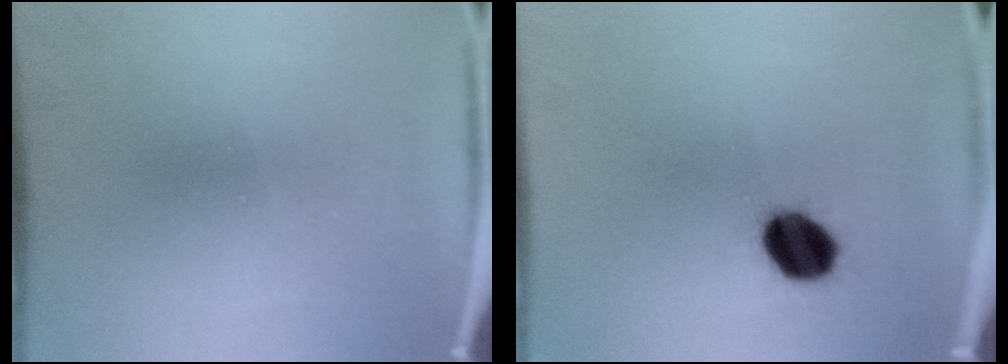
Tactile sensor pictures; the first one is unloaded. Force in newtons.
{"total": 7.6}